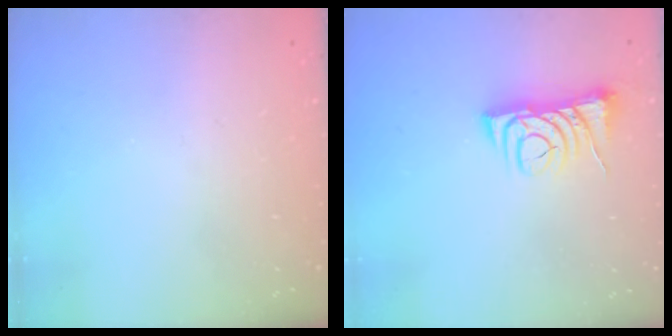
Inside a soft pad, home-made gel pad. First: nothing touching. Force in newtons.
{"total": 9.8, "press": 9.7, "slide": 1.1}